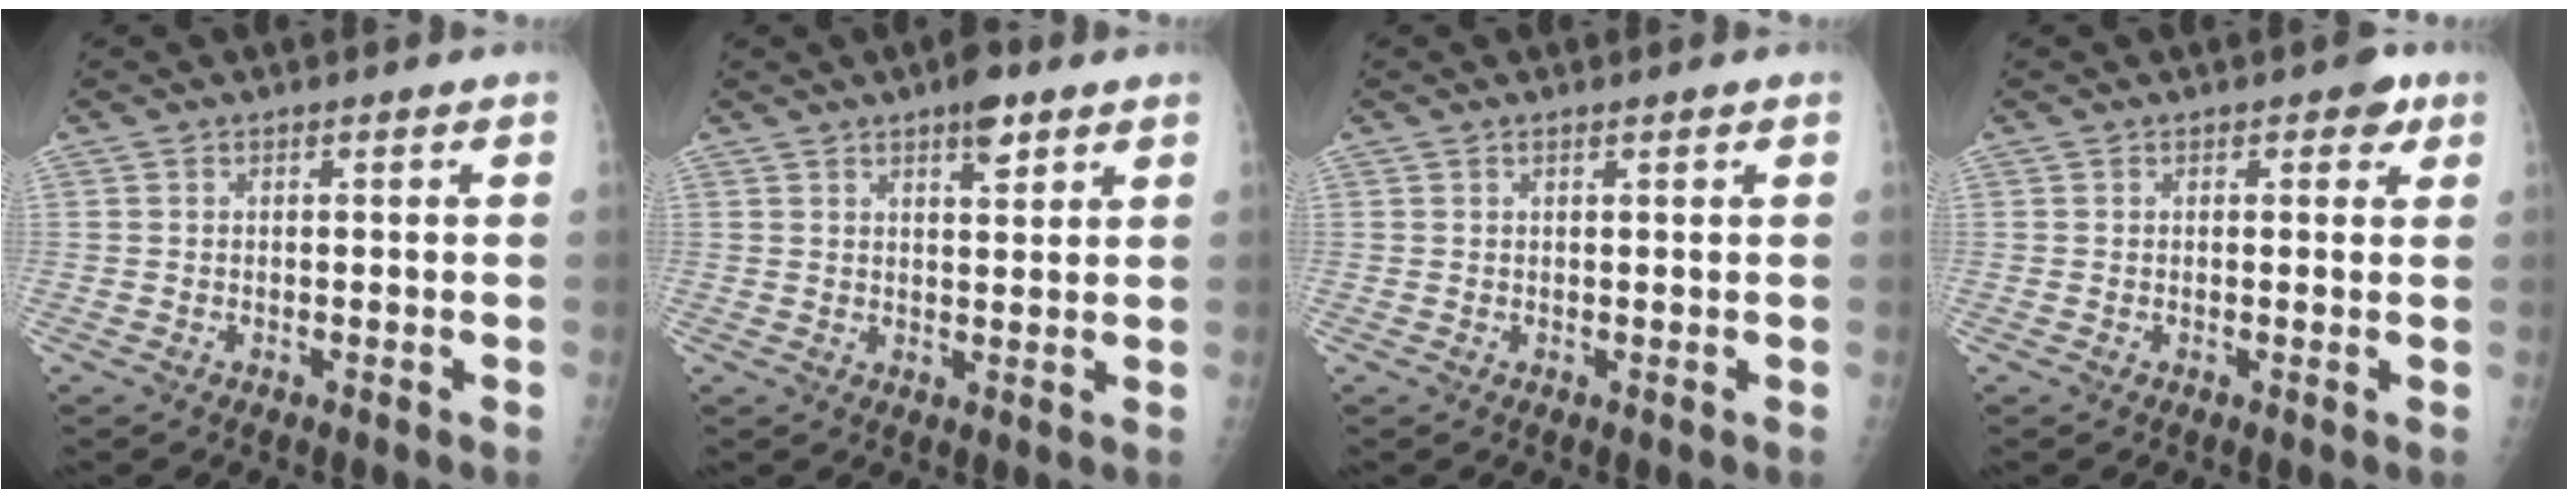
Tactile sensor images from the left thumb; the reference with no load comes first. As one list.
[{"total": 5.0, "force": [3.2, 1.8, 3.4], "torque": [-0.040, -0.015, 0.045]}, {"total": 0.8, "force": [0.6, 0.1, 0.5], "torque": [-0.007, -0.001, 0.010]}, {"total": 2.7, "force": [1.3, 1.6, 1.7], "torque": [0.000, 0.000, 0.010]}]